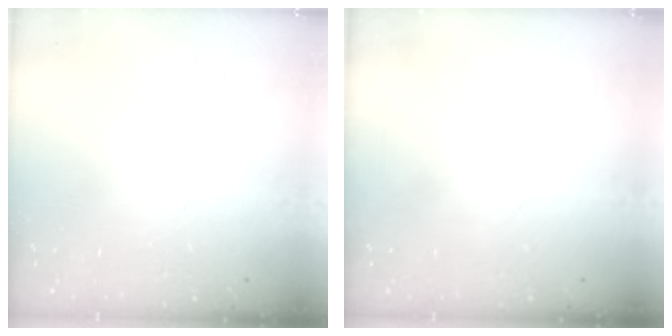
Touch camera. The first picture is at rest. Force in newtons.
{"total": 0.0}